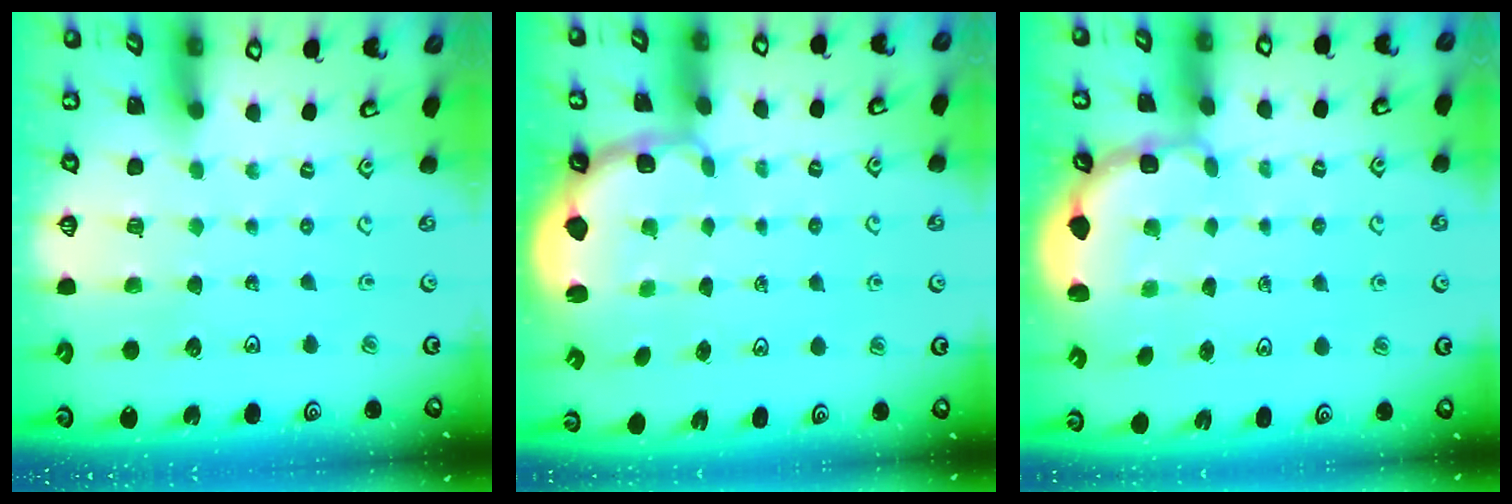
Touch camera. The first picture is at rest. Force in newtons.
{"total": 2.4, "press": 1.1, "slide": 2.1}
{"total": 2.8, "press": 2.5, "slide": 1.4}